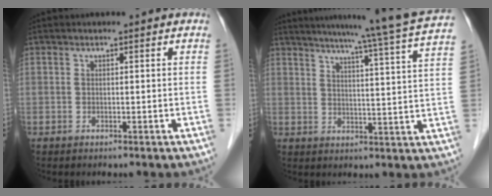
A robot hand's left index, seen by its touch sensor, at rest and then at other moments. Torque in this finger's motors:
{"motor_torque": [-0.02, -0.22, 0.14, 0.04]}